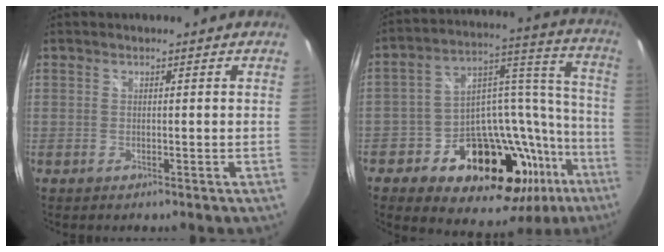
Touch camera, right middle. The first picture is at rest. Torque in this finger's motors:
{"motor_torque": [1.09, -1.06, 0.29, 0.08]}